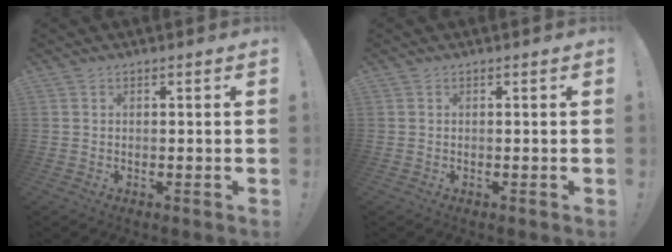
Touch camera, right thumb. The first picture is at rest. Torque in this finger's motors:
{"motor_torque": [0.03, 0.02, 0.01, 0.03, 0.00]}